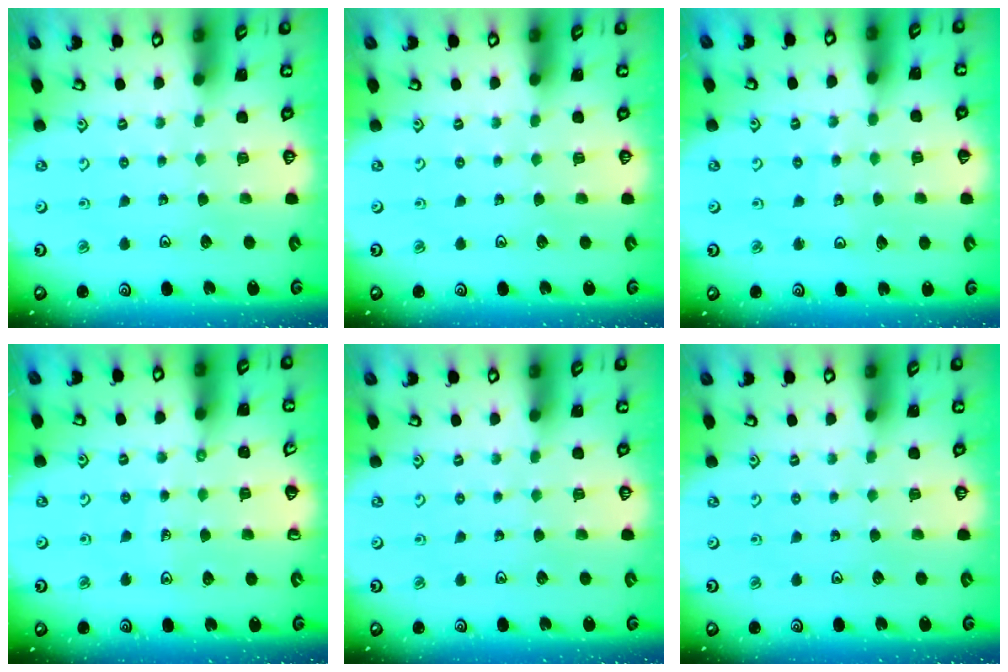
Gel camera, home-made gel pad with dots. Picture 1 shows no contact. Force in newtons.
{"total": 0.0}
{"total": 5.9, "press": 5.9, "slide": 0.7}
{"total": 4.7, "press": 4.5, "slide": 1.4}
{"total": 0.0}
{"total": 0.0}